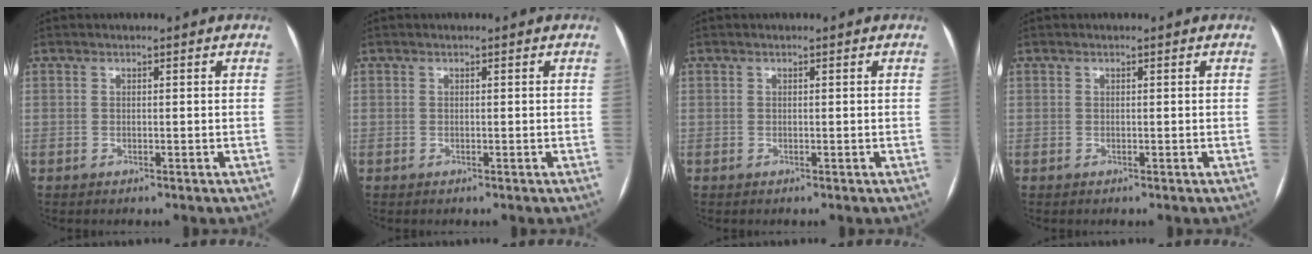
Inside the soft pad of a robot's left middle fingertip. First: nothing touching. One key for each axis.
{"total": 0.0}
{"total": 0.0}
{"total": 0.0}